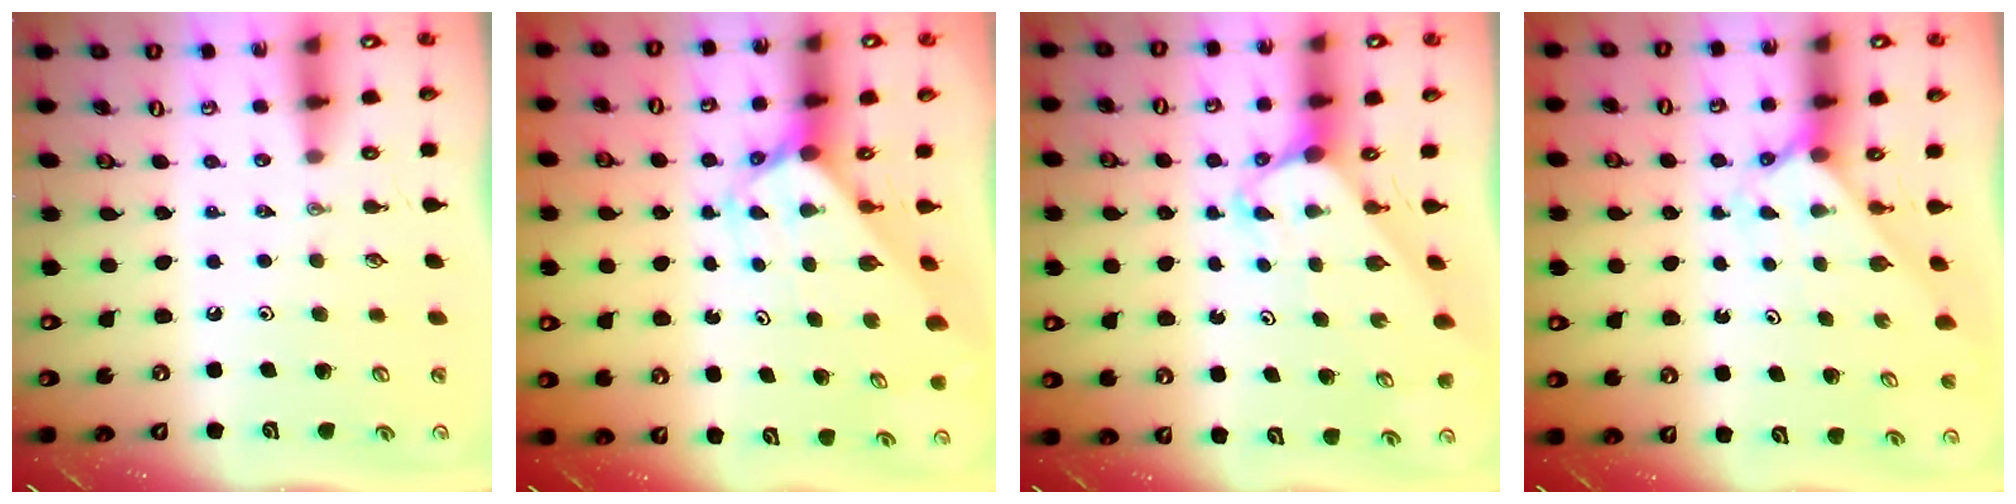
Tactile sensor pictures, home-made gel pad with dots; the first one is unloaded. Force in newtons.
{"total": 2.3, "press": 2.3, "slide": 0.2}
{"total": 4.0, "press": 4.0, "slide": 0.3}
{"total": 2.2, "press": 2.2, "slide": 0.2}